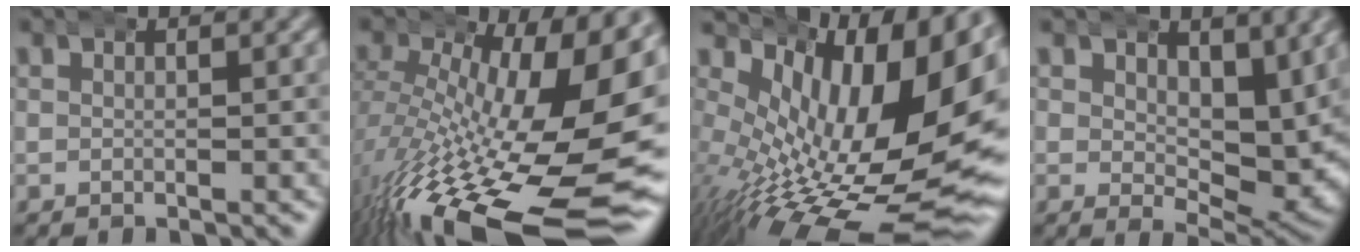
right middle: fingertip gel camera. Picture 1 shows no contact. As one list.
[{"total": 15.1, "force": [-4.9, 5.9, 13.0], "torque": [-0.203, -0.058, -0.037]}, {"total": 16.4, "force": [-0.1, 7.8, 14.4], "torque": [-0.206, -0.025, 0.023]}, {"total": 4.5, "force": [2.6, 1.6, 3.3], "torque": [-0.034, -0.014, 0.044]}]